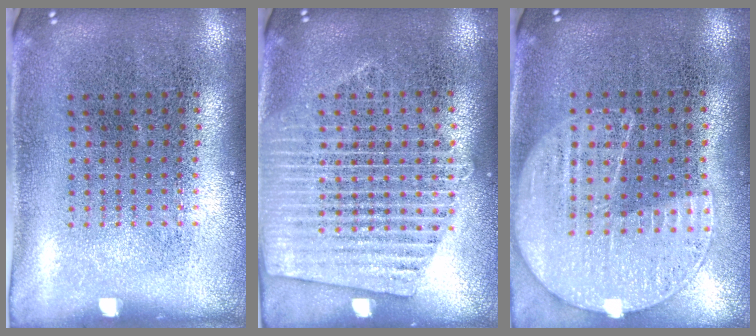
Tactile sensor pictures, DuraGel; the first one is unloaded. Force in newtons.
{"total": 1.6, "press": 1.6, "slide": 0.3}
{"total": 1.1, "press": 1.1, "slide": 0.4}